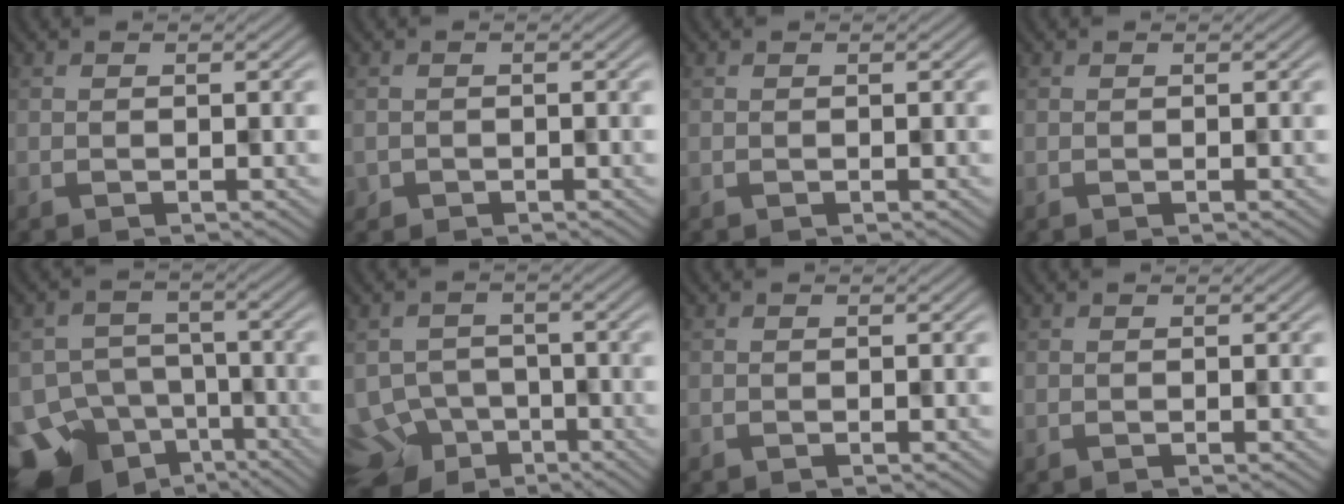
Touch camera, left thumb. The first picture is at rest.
{"total": 0.8, "force": [-0.3, 0.7, -0.3], "torque": [0.009, -0.001, -0.005]}
{"total": 0.0}
{"total": 0.0}
{"total": 14.0, "force": [-9.6, 9.1, 4.6], "torque": [-0.116, -0.041, -0.126]}
{"total": 8.0, "force": [-5.2, 5.4, 2.7], "torque": [-0.055, -0.018, -0.076]}
{"total": 0.0}
{"total": 0.0}